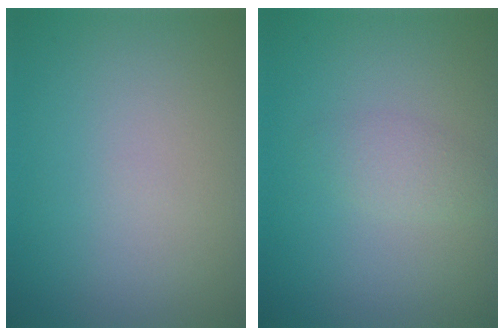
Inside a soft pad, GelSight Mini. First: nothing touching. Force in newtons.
{"total": 1.6, "press": 1.6, "slide": 0.1}